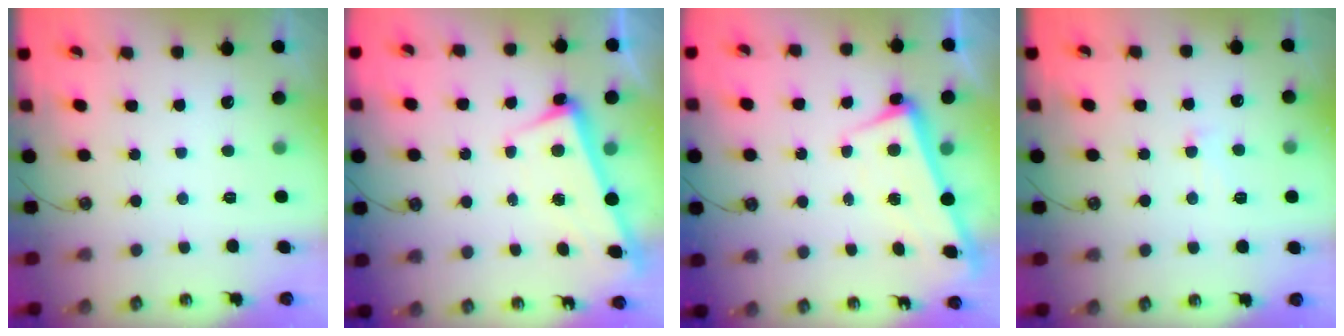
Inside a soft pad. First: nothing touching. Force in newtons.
{"total": 2.6, "press": 2.4, "slide": 0.9}
{"total": 2.1, "press": 2.0, "slide": 0.9}
{"total": 0.6, "press": 0.0, "slide": 0.6}